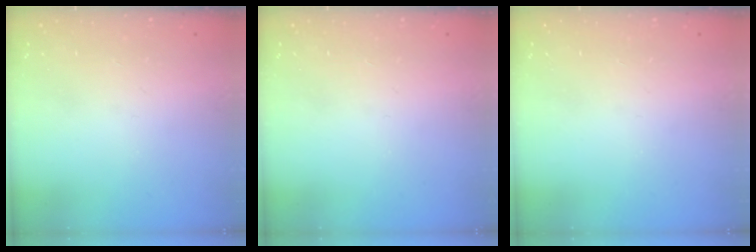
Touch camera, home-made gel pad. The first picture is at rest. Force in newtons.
{"total": 0.0}
{"total": 0.0}